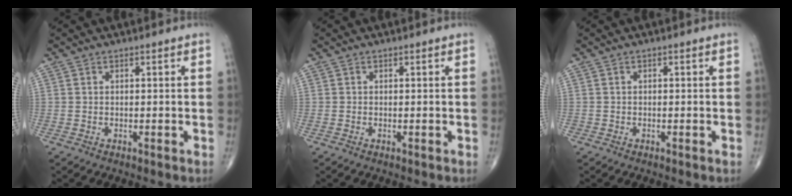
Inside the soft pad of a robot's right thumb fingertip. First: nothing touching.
{"total": 0.0}
{"total": 0.0}